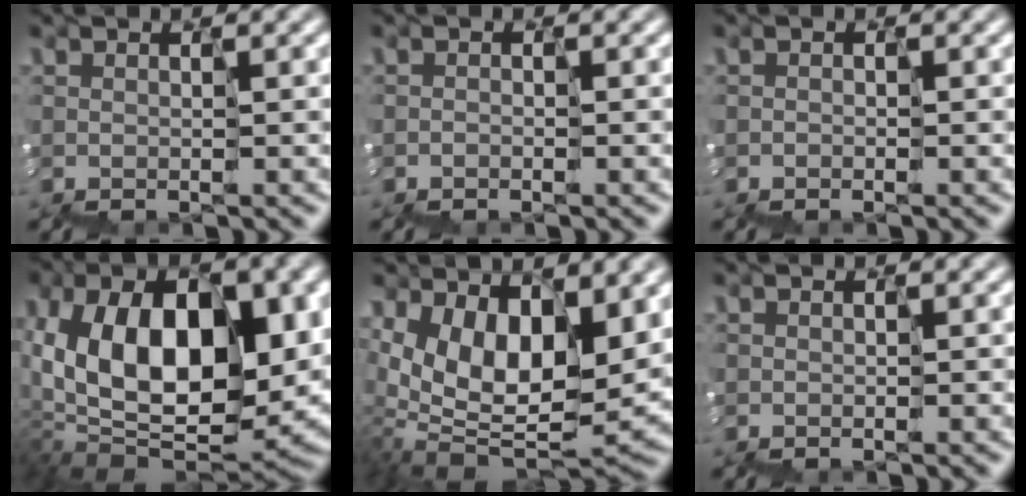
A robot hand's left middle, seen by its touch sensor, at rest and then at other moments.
{"total": 1.2, "force": [-1.1, -0.1, -0.4], "torque": [0.005, 0.000, -0.021]}
{"total": 1.1, "force": [-1.0, 0.1, -0.1], "torque": [0.000, -0.001, -0.019]}
{"total": 10.5, "force": [1.2, 6.4, 8.2], "torque": [-0.135, -0.009, 0.031]}
{"total": 7.1, "force": [2.5, 3.7, 5.5], "torque": [-0.101, -0.019, 0.053]}
{"total": 0.5, "force": [-0.3, 0.3, 0.3], "torque": [-0.009, -0.001, -0.005]}